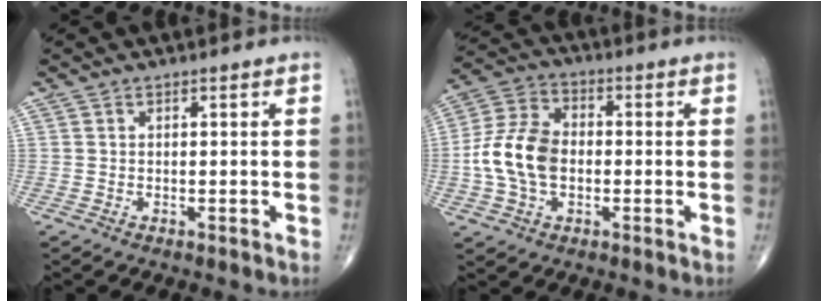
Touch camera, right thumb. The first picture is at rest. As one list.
[{"total": 12.1, "force": [-1.4, 8.2, 8.9], "torque": [-0.169, 0.027, -0.034]}]